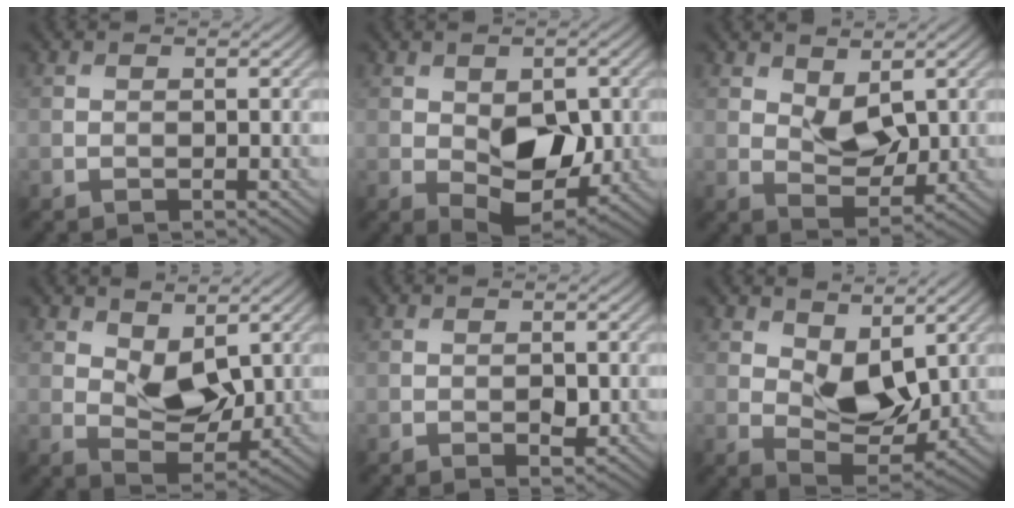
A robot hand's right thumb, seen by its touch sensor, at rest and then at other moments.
{"total": 7.6, "force": [-0.4, 4.7, 6.0], "torque": [-0.099, -0.011, -0.001]}
{"total": 4.3, "force": [1.7, 2.5, 3.1], "torque": [-0.061, -0.009, 0.031]}
{"total": 5.8, "force": [2.2, 3.4, 4.2], "torque": [-0.080, -0.012, 0.039]}
{"total": 1.8, "force": [-0.4, 0.9, 1.5], "torque": [-0.020, -0.002, -0.005]}
{"total": 6.9, "force": [2.5, 3.9, 5.1], "torque": [-0.096, -0.011, 0.042]}